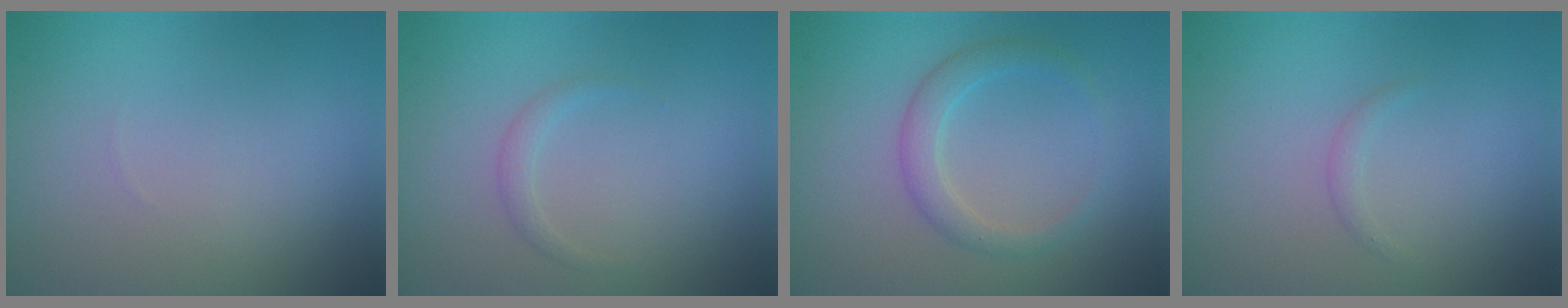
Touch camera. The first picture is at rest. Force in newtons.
{"total": 0.5, "press": 0.5, "slide": 0.1}
{"total": 2.4, "press": 2.3, "slide": 0.2}
{"total": 0.6, "press": 0.6, "slide": 0.0}